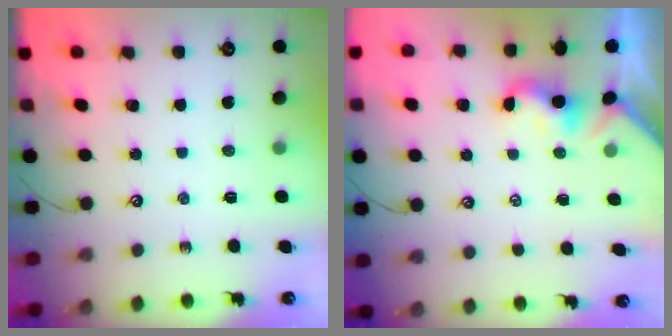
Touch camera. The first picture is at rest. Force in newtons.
{"total": 1.9, "press": 1.8, "slide": 0.5}